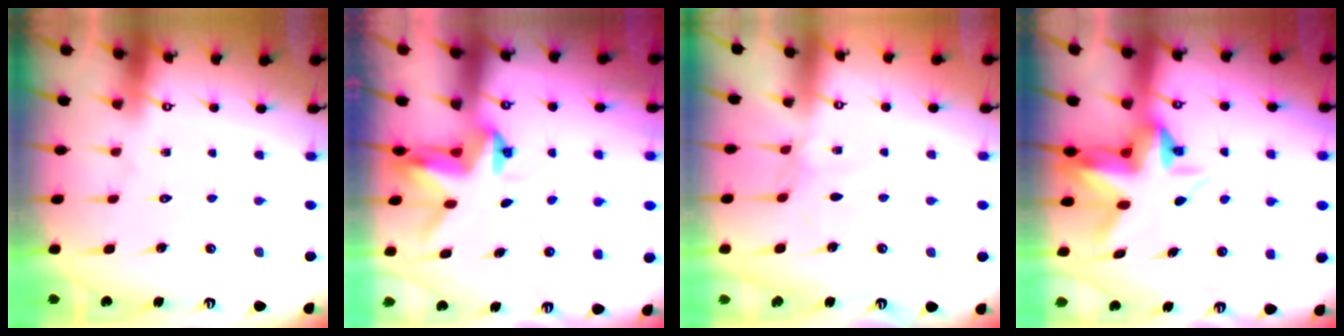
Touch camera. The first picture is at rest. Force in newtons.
{"total": 3.8, "press": 3.8, "slide": 0.2}
{"total": 1.7, "press": 1.6, "slide": 0.4}
{"total": 6.4, "press": 6.2, "slide": 1.5}